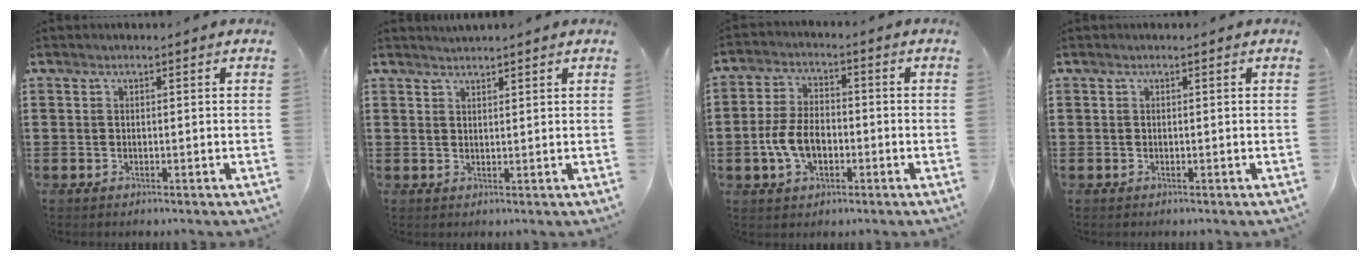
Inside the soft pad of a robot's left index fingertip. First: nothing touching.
{"total": 1.4, "force": [1.4, -0.1, 0.1], "torque": [-0.004, 0.002, 0.028]}
{"total": 7.0, "force": [-1.8, 4.1, 5.3], "torque": [-0.126, 0.000, -0.040]}
{"total": 0.0}